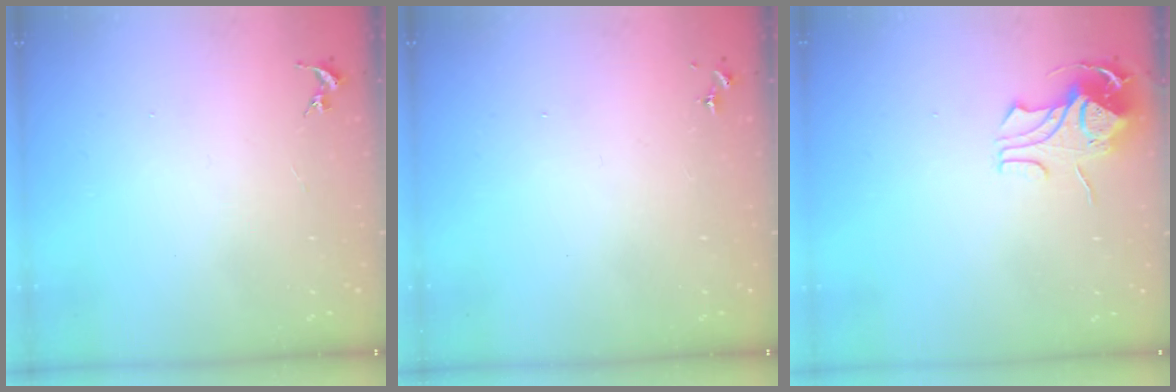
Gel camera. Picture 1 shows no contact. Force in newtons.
{"total": 0.0}
{"total": 8.9, "press": 8.9, "slide": 0.7}